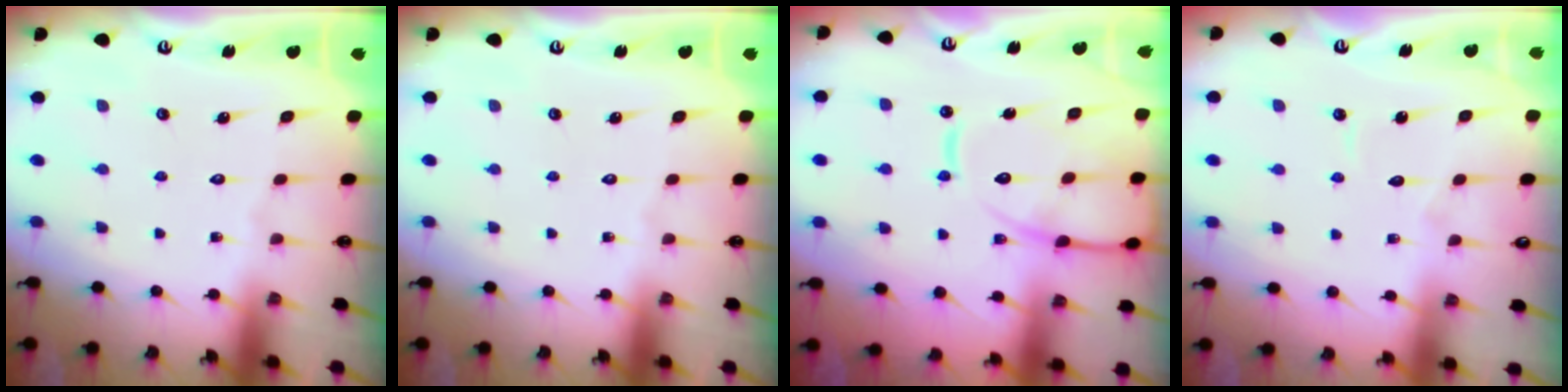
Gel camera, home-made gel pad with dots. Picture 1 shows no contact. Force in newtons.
{"total": 0.0}
{"total": 13.8, "press": 13.7, "slide": 1.3}
{"total": 2.9, "press": 2.9, "slide": 0.2}